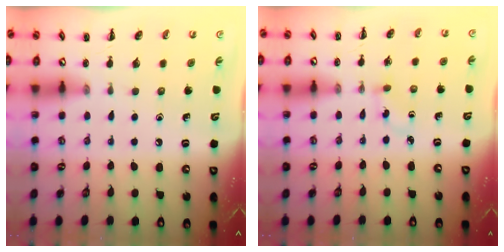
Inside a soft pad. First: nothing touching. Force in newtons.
{"total": 2.4, "press": 2.2, "slide": 0.9}